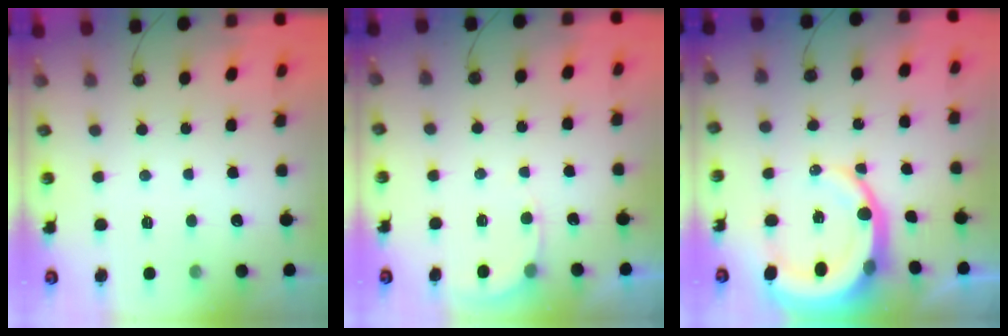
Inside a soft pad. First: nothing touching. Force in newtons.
{"total": 3.3, "press": 3.2, "slide": 0.2}
{"total": 10.8, "press": 10.7, "slide": 1.2}